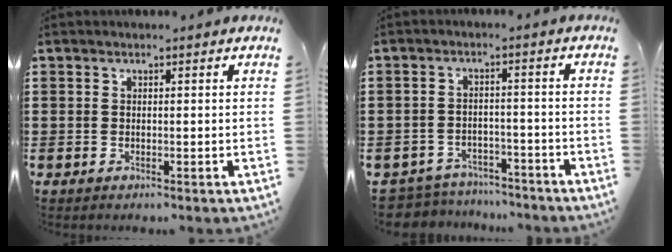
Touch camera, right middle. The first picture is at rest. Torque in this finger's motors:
{"motor_torque": [0.63, 0.39, 0.12, 0.02]}